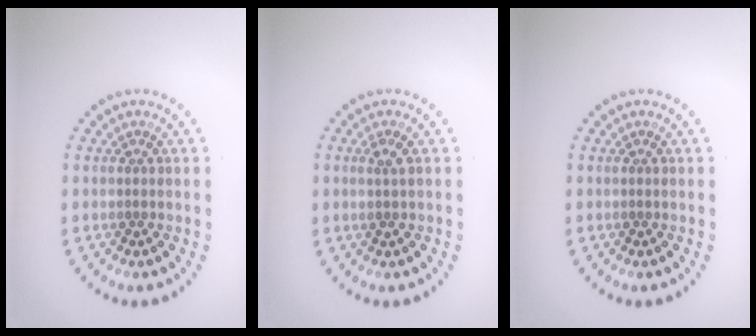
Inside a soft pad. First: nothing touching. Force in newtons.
{"total": 0.9, "press": 0.8, "slide": 0.5}
{"total": 0.0}